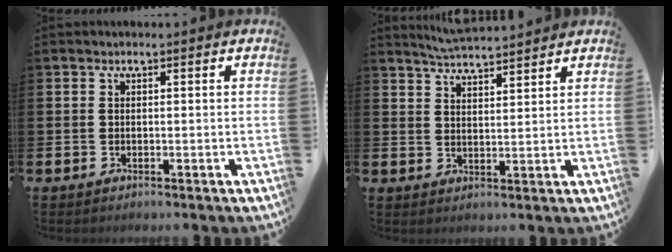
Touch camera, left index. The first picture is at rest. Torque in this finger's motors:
{"motor_torque": [0.37, -0.67, 0.28, 0.04]}